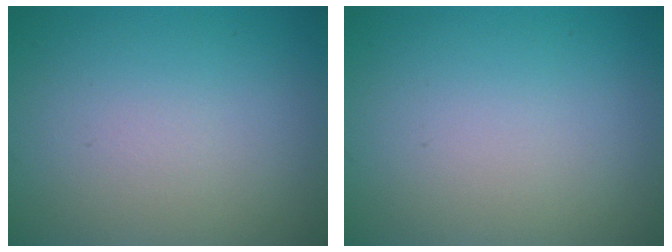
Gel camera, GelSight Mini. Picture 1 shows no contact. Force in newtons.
{"total": 0.0}